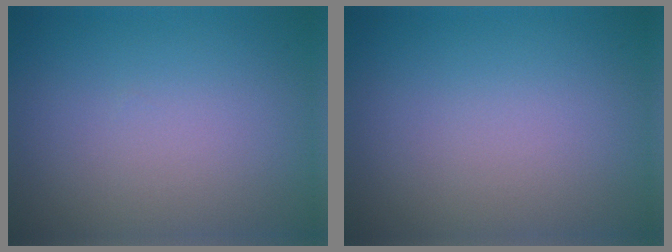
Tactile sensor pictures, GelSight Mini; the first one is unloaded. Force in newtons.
{"total": 0.0}